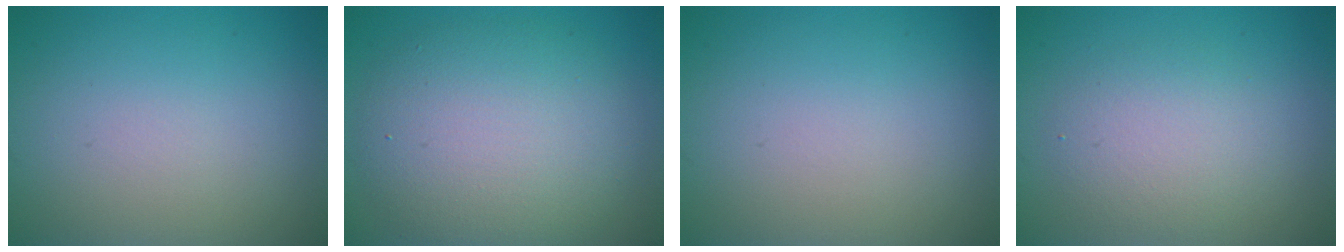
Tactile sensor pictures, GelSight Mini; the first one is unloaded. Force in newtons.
{"total": 8.0, "press": 8.0, "slide": 0.2}
{"total": 0.0}
{"total": 3.4, "press": 3.4, "slide": 0.3}